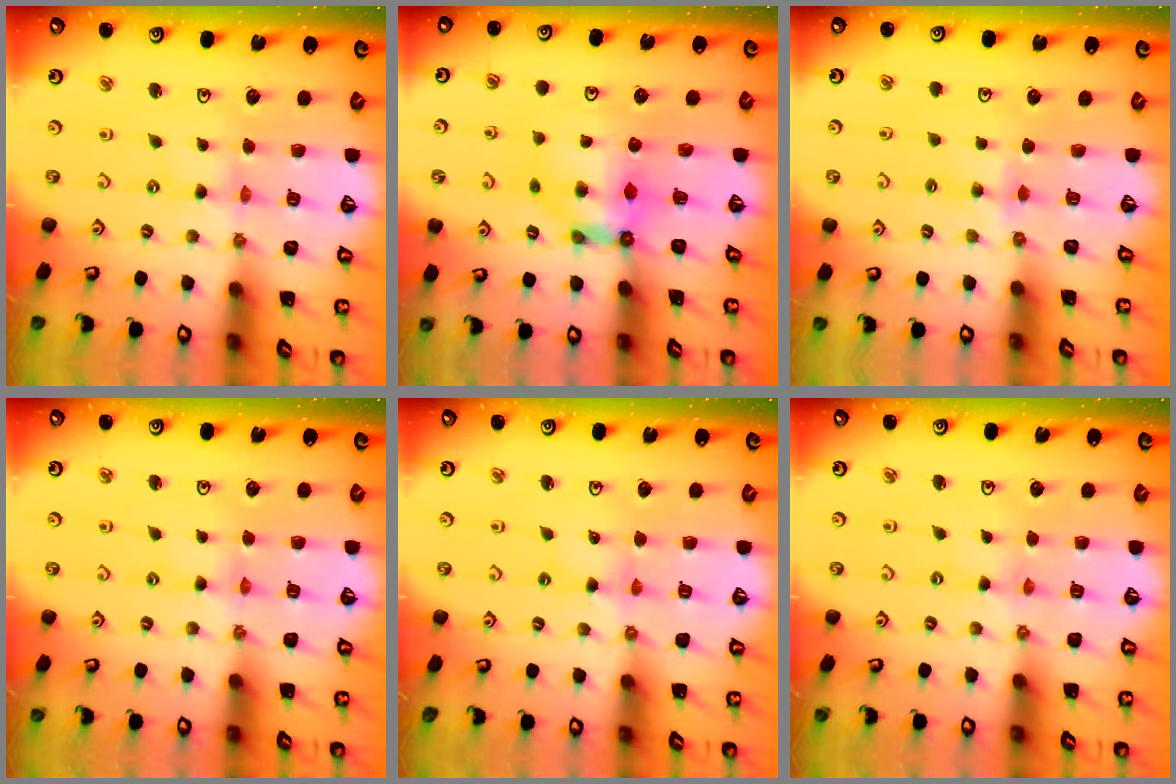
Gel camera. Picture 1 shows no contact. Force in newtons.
{"total": 7.4, "press": 7.3, "slide": 0.5}
{"total": 3.6, "press": 3.5, "slide": 0.5}
{"total": 2.2, "press": 2.2, "slide": 0.4}
{"total": 2.6, "press": 2.6, "slide": 0.2}
{"total": 0.0}